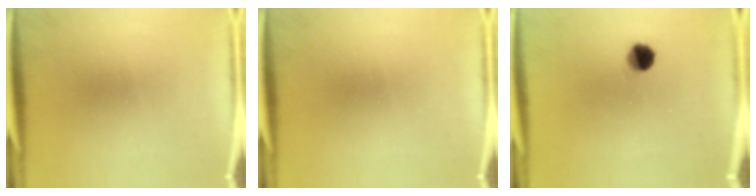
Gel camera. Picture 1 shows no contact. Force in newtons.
{"total": 0.0}
{"total": 4.5}